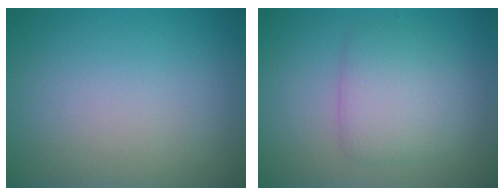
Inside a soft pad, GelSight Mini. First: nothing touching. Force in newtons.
{"total": 3.5, "press": 3.5, "slide": 0.2}